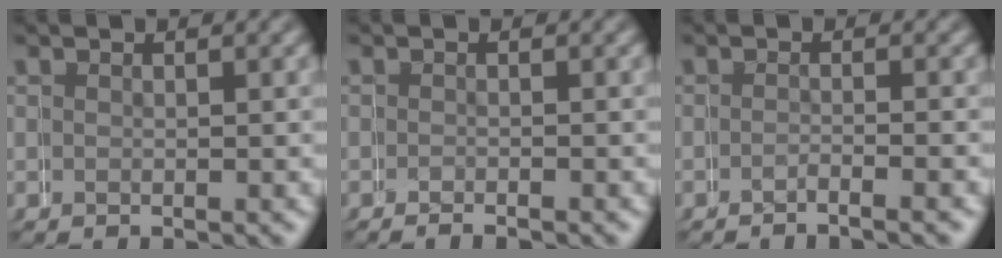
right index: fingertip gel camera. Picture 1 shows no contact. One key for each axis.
{"total": 1.6, "fx": -1.5, "fy": 0.3, "fz": 0.1, "tx": 0.003, "ty": -0.004, "tz": -0.021}
{"total": 3.0, "fx": -2.9, "fy": 0.1, "fz": 0.8, "tx": -0.004, "ty": -0.001, "tz": -0.042}